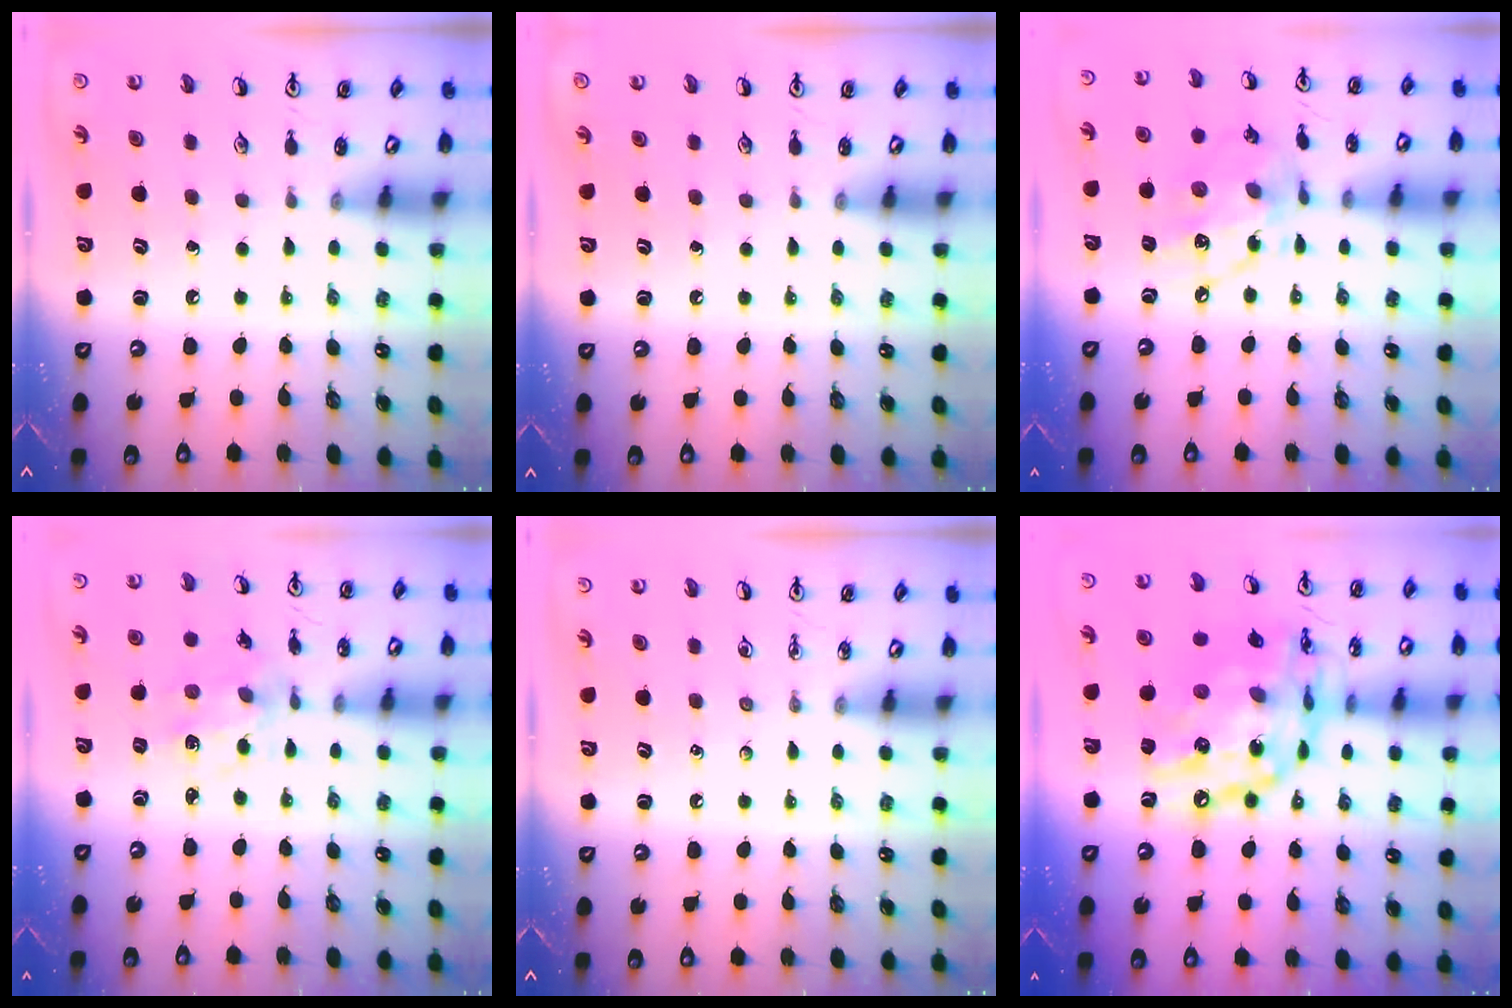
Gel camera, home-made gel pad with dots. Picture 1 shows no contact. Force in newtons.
{"total": 0.0}
{"total": 11.7, "press": 11.7, "slide": 0.7}
{"total": 2.9, "press": 2.9, "slide": 0.2}
{"total": 0.0}
{"total": 21.7, "press": 21.6, "slide": 1.8}